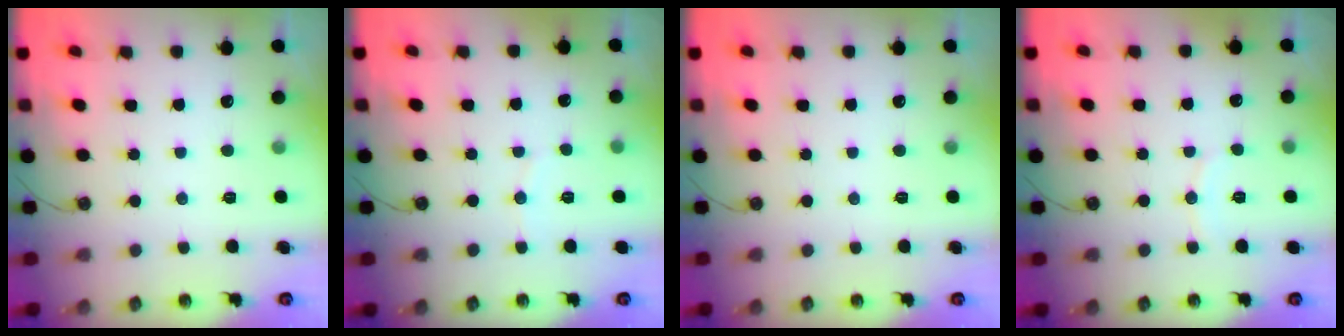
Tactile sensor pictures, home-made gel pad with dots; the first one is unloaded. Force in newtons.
{"total": 3.4, "press": 3.2, "slide": 1.3}
{"total": 0.0}
{"total": 5.0, "press": 5.0, "slide": 0.5}